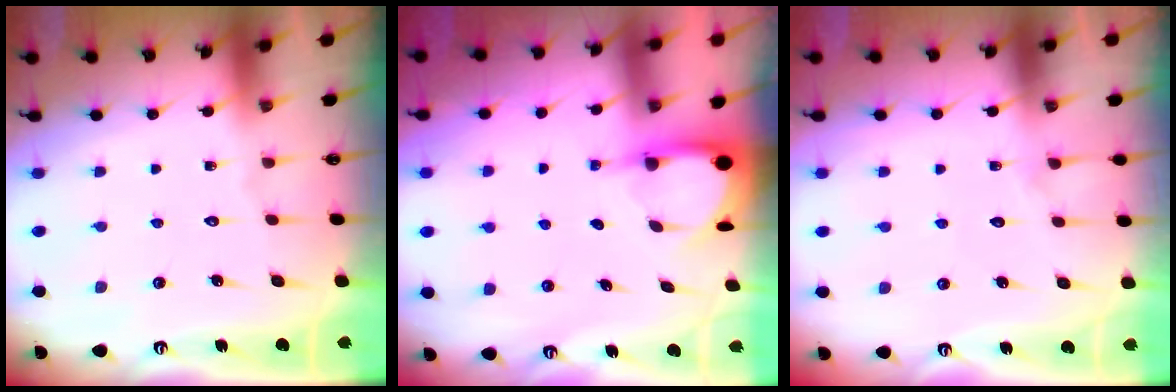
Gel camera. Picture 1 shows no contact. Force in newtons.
{"total": 3.8, "press": 3.8, "slide": 0.1}
{"total": 4.9, "press": 4.8, "slide": 0.6}